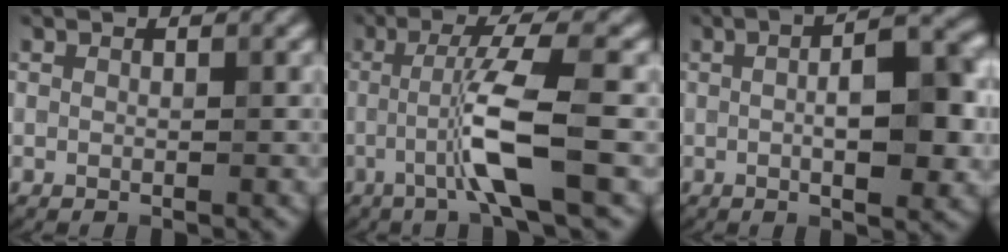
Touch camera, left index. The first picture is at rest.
{"total": 5.5, "force": [-1.4, 0.2, 5.4], "torque": [-0.101, 0.014, -0.031]}
{"total": 7.5, "force": [0.2, 2.2, 7.2], "torque": [-0.106, 0.004, 0.001]}